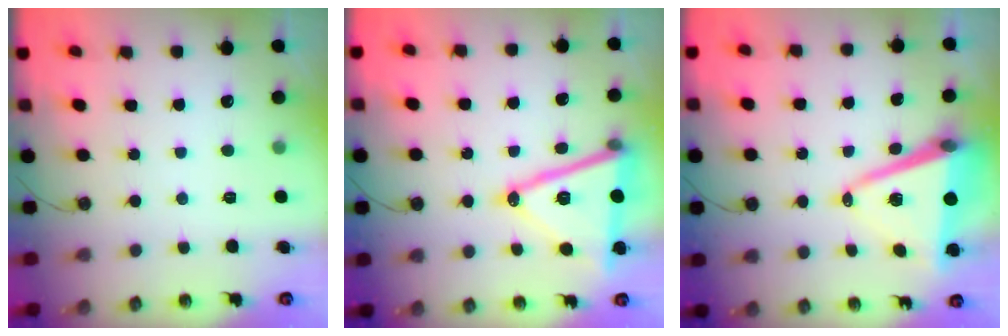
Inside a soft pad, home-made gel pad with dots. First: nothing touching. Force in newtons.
{"total": 19.2, "press": 18.8, "slide": 3.7}
{"total": 12.3, "press": 11.5, "slide": 4.4}